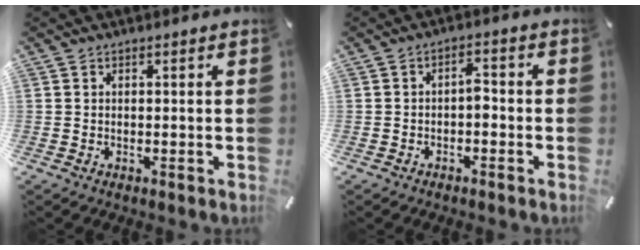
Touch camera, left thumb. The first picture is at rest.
{"total": 3.2, "force": [-1.3, 1.7, 2.4], "torque": [-0.045, 0.013, -0.026]}